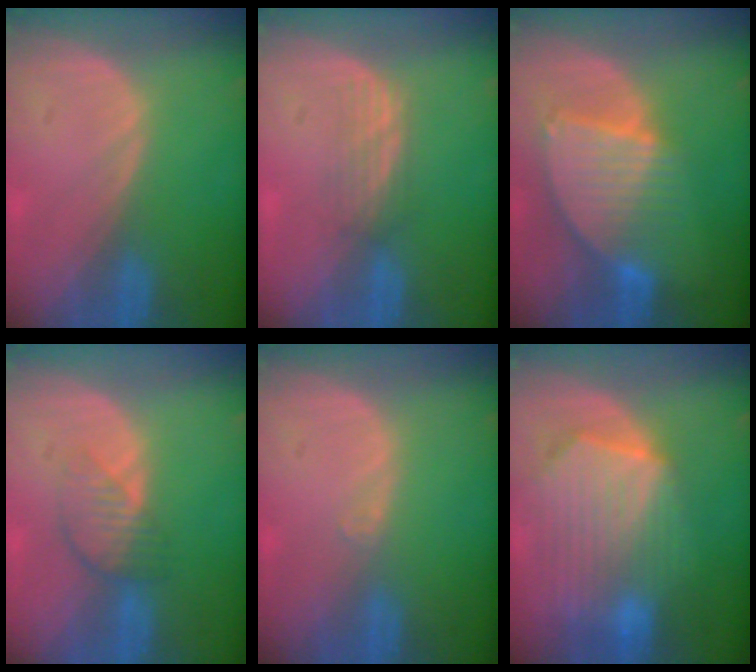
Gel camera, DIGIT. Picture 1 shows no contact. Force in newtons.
{"total": 2.9, "press": 2.6, "slide": 1.2}
{"total": 8.7, "press": 7.5, "slide": 4.4}
{"total": 3.9, "press": 3.6, "slide": 1.6}
{"total": 0.6, "press": 0.5, "slide": 0.4}
{"total": 10.4, "press": 9.1, "slide": 5.1}